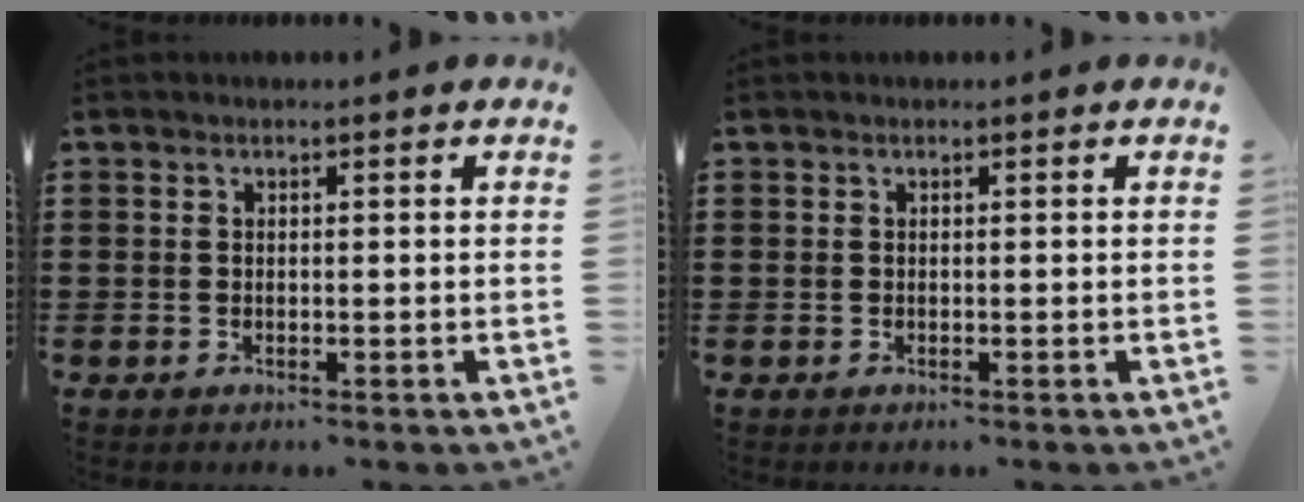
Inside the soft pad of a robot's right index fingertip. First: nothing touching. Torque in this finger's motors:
{"motor_torque": [-0.04, 0.04, 0.00, 0.00]}